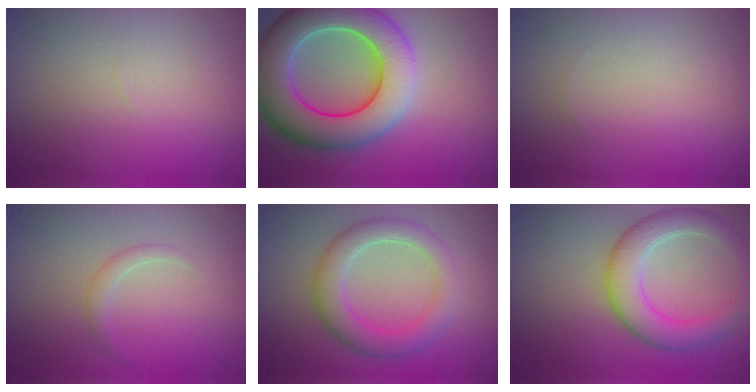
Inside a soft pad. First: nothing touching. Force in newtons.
{"total": 10.9, "press": 10.9, "slide": 0.4}
{"total": 0.0}
{"total": 1.1, "press": 1.1, "slide": 0.1}
{"total": 4.4, "press": 4.4, "slide": 0.2}
{"total": 5.0, "press": 5.0, "slide": 0.3}